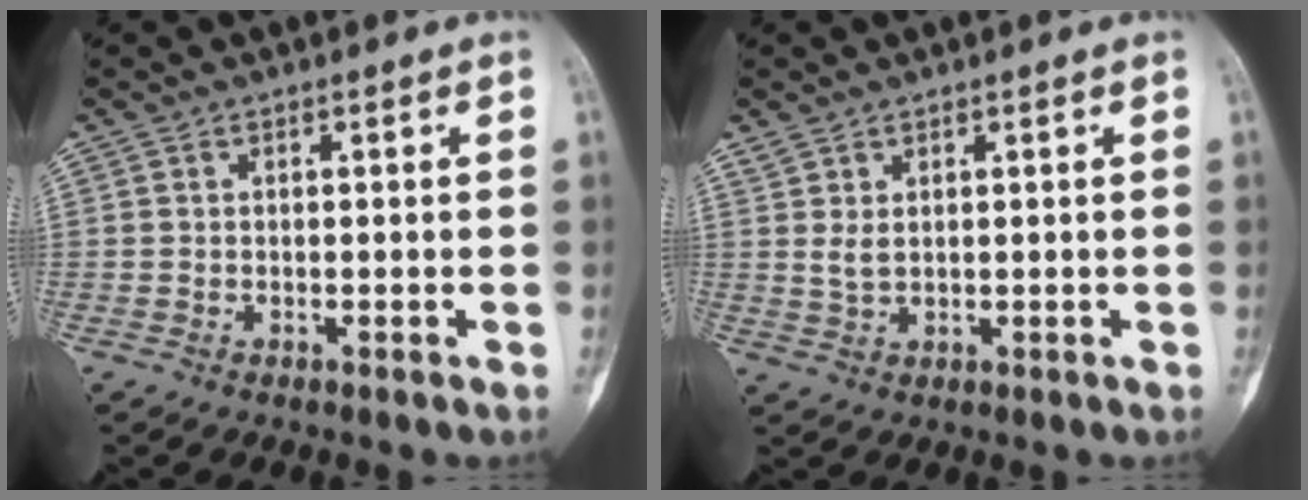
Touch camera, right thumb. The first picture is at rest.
{"total": 2.0, "force": [1.0, 1.1, 1.4], "torque": [-0.029, -0.003, 0.028]}